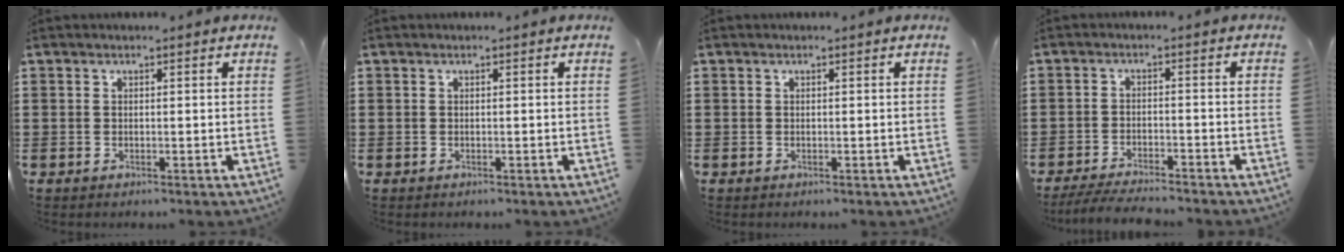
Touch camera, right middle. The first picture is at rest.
{"total": 0.0}
{"total": 0.0}
{"total": 3.9, "force": [-3.7, 0.1, 1.1], "torque": [-0.026, -0.007, -0.075]}